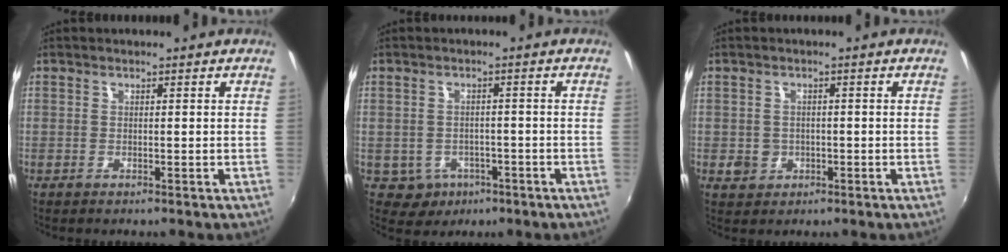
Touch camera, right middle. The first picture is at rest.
{"total": 5.3, "force": [-2.3, 4.5, 1.5], "torque": [-0.046, 0.002, -0.019]}
{"total": 3.4, "force": [-0.8, 3.1, 1.0], "torque": [-0.020, -0.001, -0.008]}